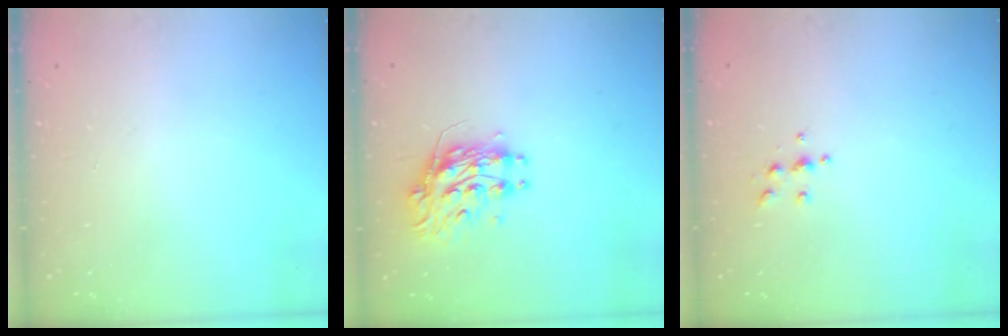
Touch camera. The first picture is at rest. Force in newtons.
{"total": 10.1, "press": 10.0, "slide": 0.9}
{"total": 5.3, "press": 5.3, "slide": 0.5}